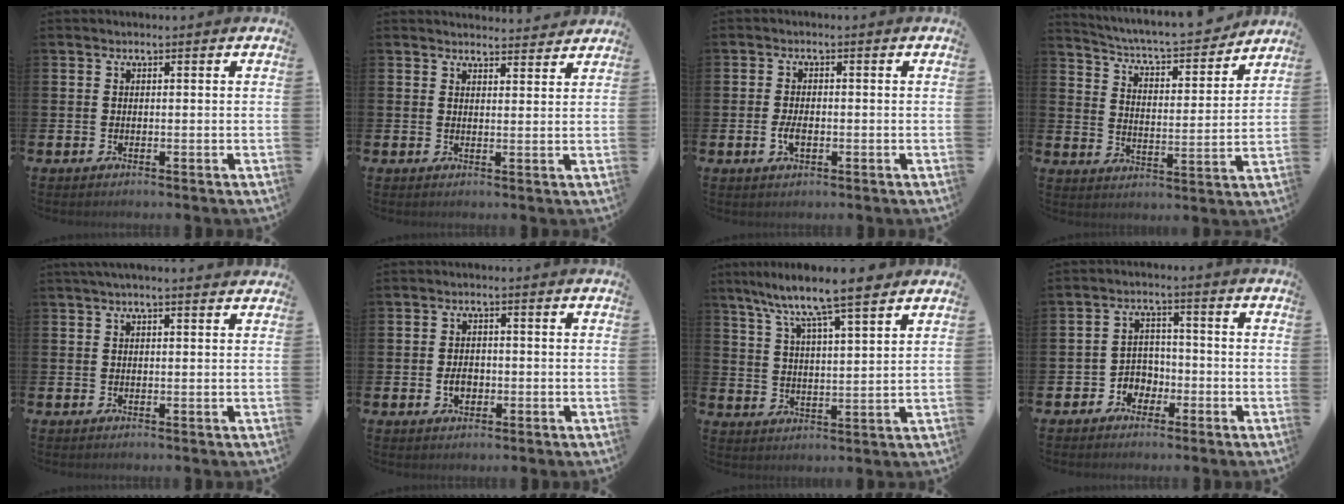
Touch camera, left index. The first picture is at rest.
{"total": 2.9, "force": [2.9, 0.4, -0.1], "torque": [0.006, -0.020, 0.051]}
{"total": 2.5, "force": [-0.6, 1.3, 2.1], "torque": [-0.031, -0.003, -0.013]}
{"total": 6.0, "force": [5.8, 0.6, 1.4], "torque": [-0.058, -0.050, 0.095]}
{"total": 1.7, "force": [1.5, -0.1, 0.9], "torque": [-0.017, -0.001, 0.026]}
{"total": 2.5, "force": [-0.6, 1.8, 1.6], "torque": [-0.015, -0.003, -0.017]}
{"total": 9.3, "force": [8.2, 0.6, 4.4], "torque": [-0.110, -0.044, 0.142]}
{"total": 3.2, "force": [-1.8, 2.6, 0.5], "torque": [-0.021, -0.001, -0.045]}